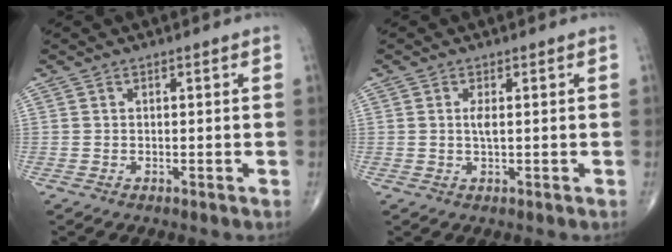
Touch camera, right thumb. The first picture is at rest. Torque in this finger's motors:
{"motor_torque": [2.12, 2.06, 0.60, -0.09, 0.02]}